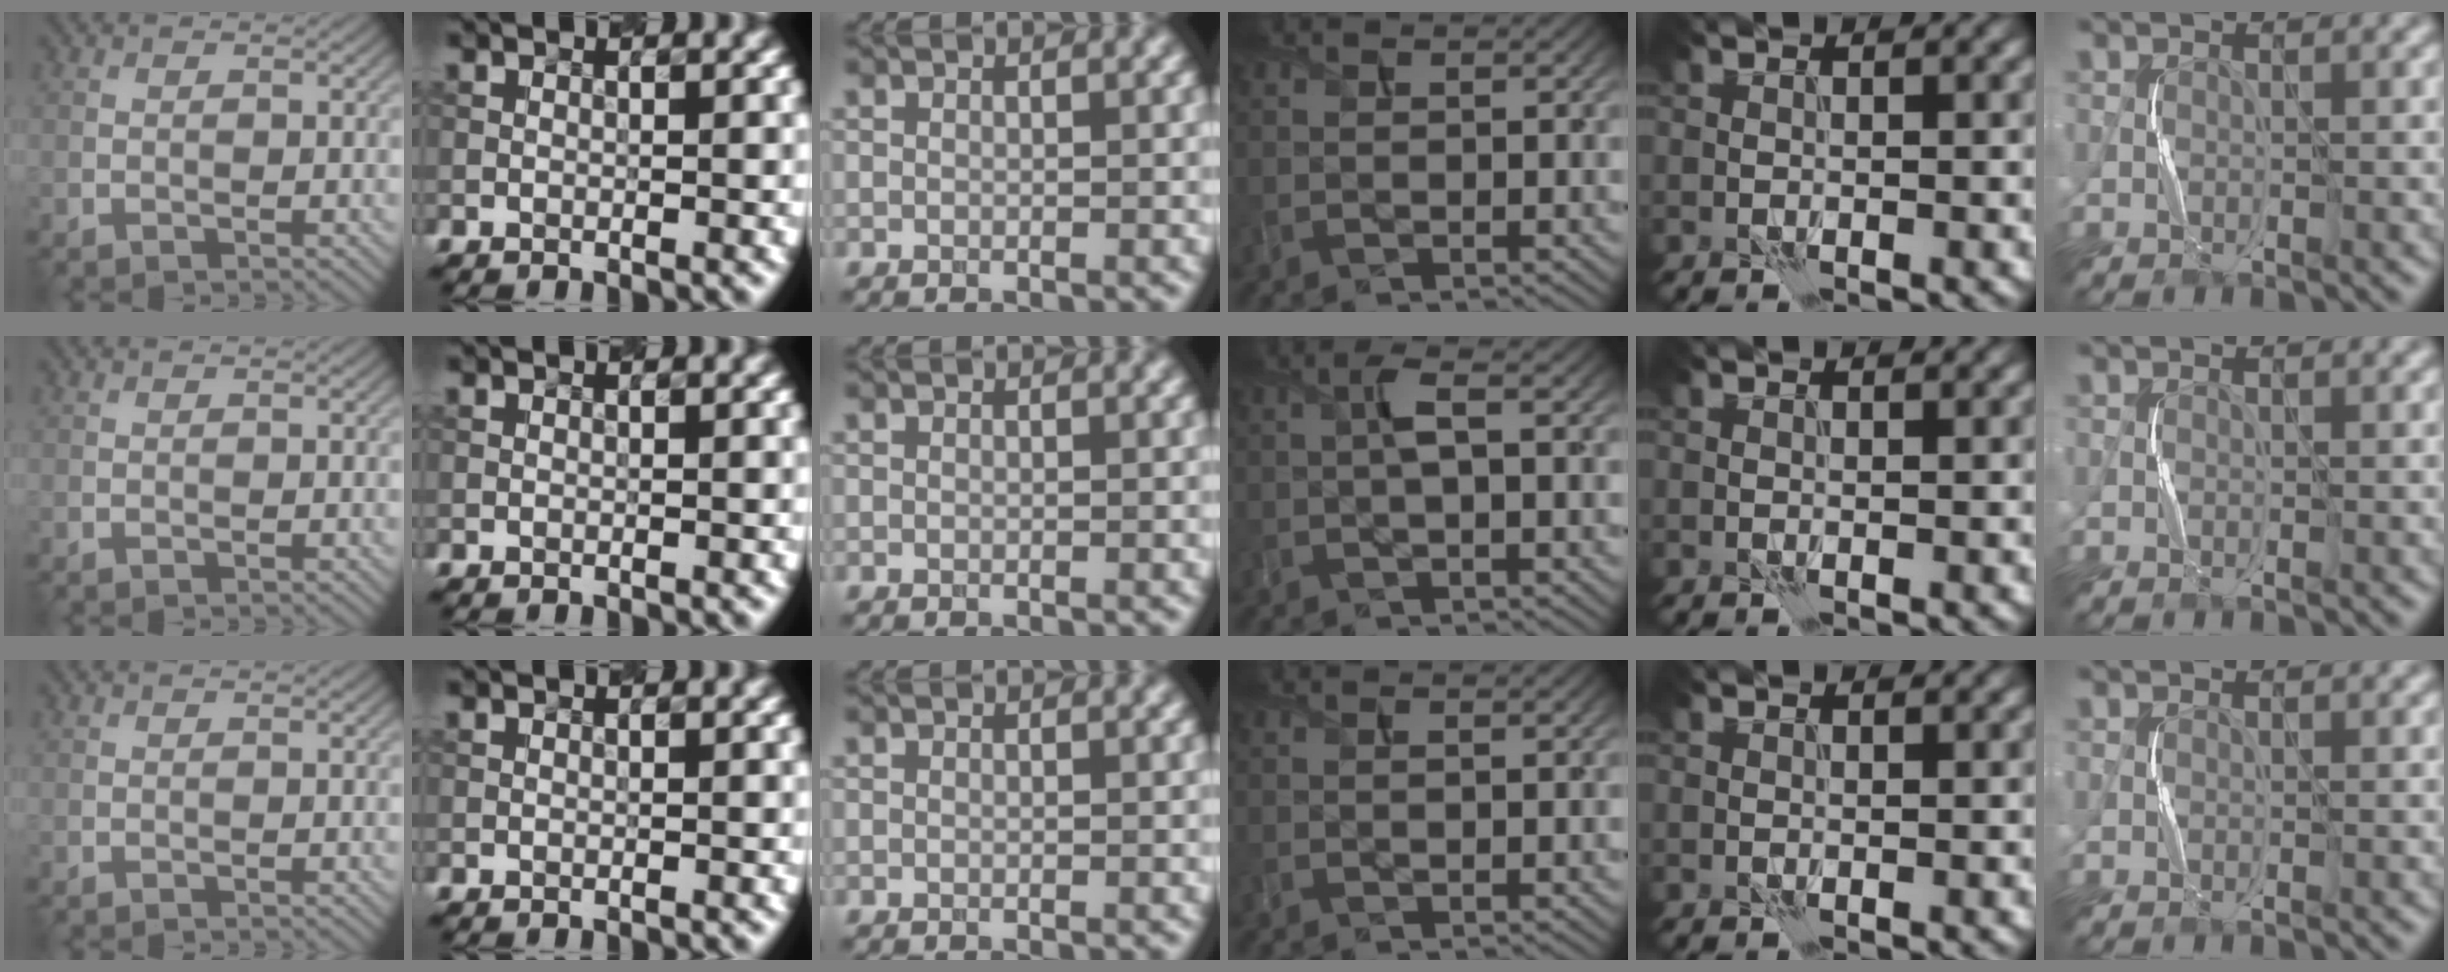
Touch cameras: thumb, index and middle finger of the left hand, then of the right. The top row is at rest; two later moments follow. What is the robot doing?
{"motion": "squeeze", "object": "paper clamp"}